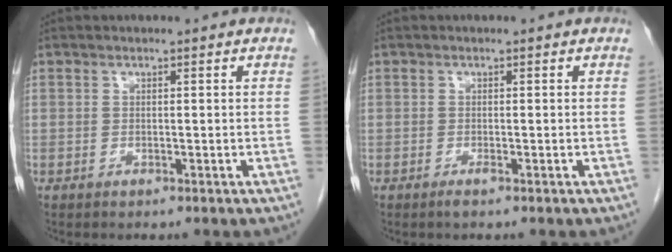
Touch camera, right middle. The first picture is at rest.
{"total": 0.7, "force": [-0.5, -0.1, 0.5], "torque": [-0.010, -0.001, -0.009]}